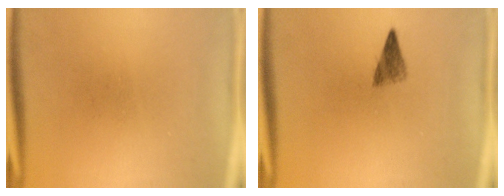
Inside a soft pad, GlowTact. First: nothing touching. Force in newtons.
{"total": 2.8}